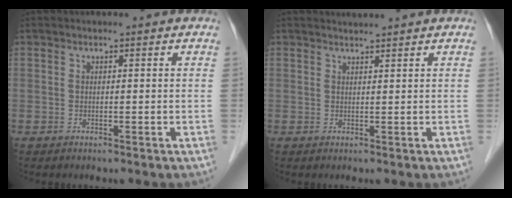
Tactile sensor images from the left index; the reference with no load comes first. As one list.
[{"total": 1.7, "force": [1.6, -0.4, 0.2], "torque": [-0.006, 0.009, 0.033]}]